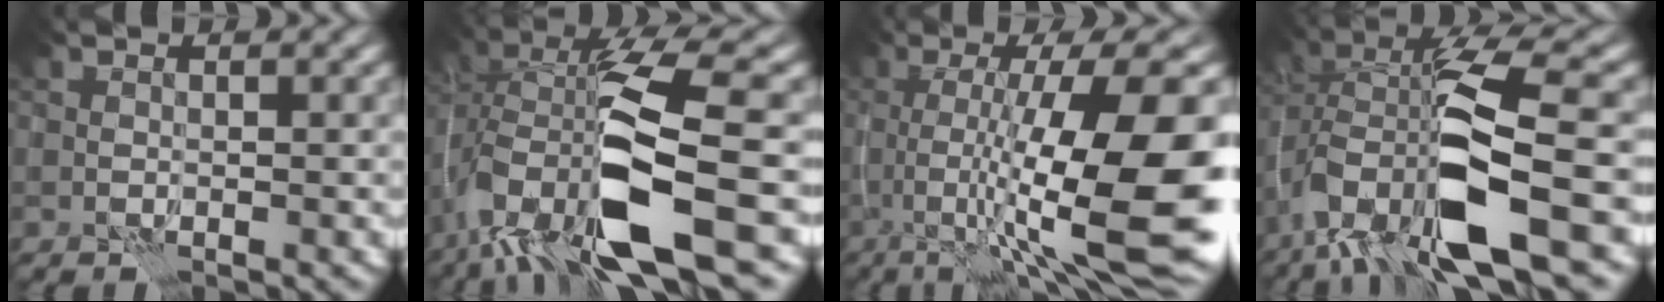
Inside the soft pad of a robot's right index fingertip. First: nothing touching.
{"total": 12.5, "force": [-3.9, 4.2, 11.1], "torque": [-0.211, -0.010, -0.062]}
{"total": 14.1, "force": [-2.7, 3.2, 13.5], "torque": [-0.212, -0.002, -0.035]}
{"total": 11.4, "force": [-3.8, 4.0, 10.0], "torque": [-0.183, -0.001, -0.070]}